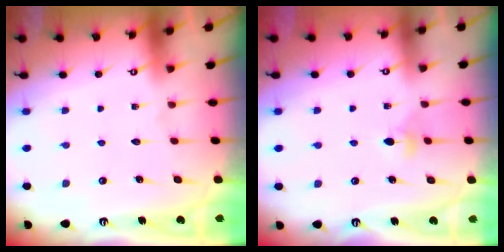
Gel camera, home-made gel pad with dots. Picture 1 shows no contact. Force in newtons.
{"total": 3.1, "press": 3.0, "slide": 0.8}